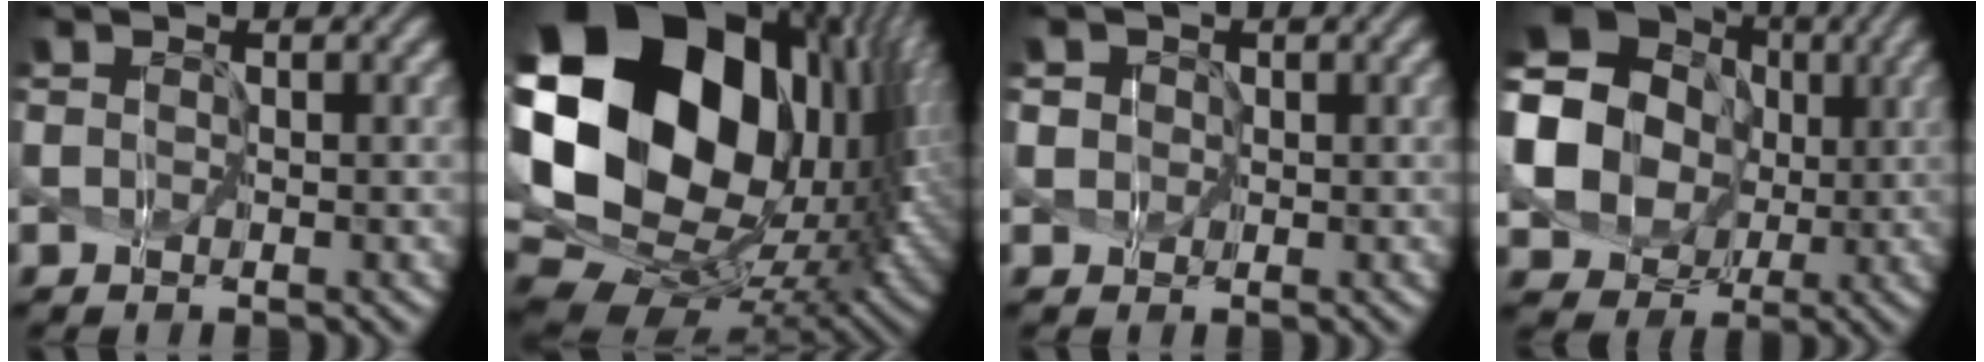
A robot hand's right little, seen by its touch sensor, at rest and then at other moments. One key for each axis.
{"total": 23.1, "fx": 5.0, "fy": 16.7, "fz": 15.3, "tx": -0.324, "ty": 0.009, "tz": 0.092}
{"total": 3.5, "fx": 1.5, "fy": 2.9, "fz": 1.4, "tx": -0.027, "ty": 0.028, "tz": 0.015}
{"total": 13.3, "fx": 1.9, "fy": 11.7, "fz": 5.9, "tx": -0.175, "ty": 0.022, "tz": 0.025}